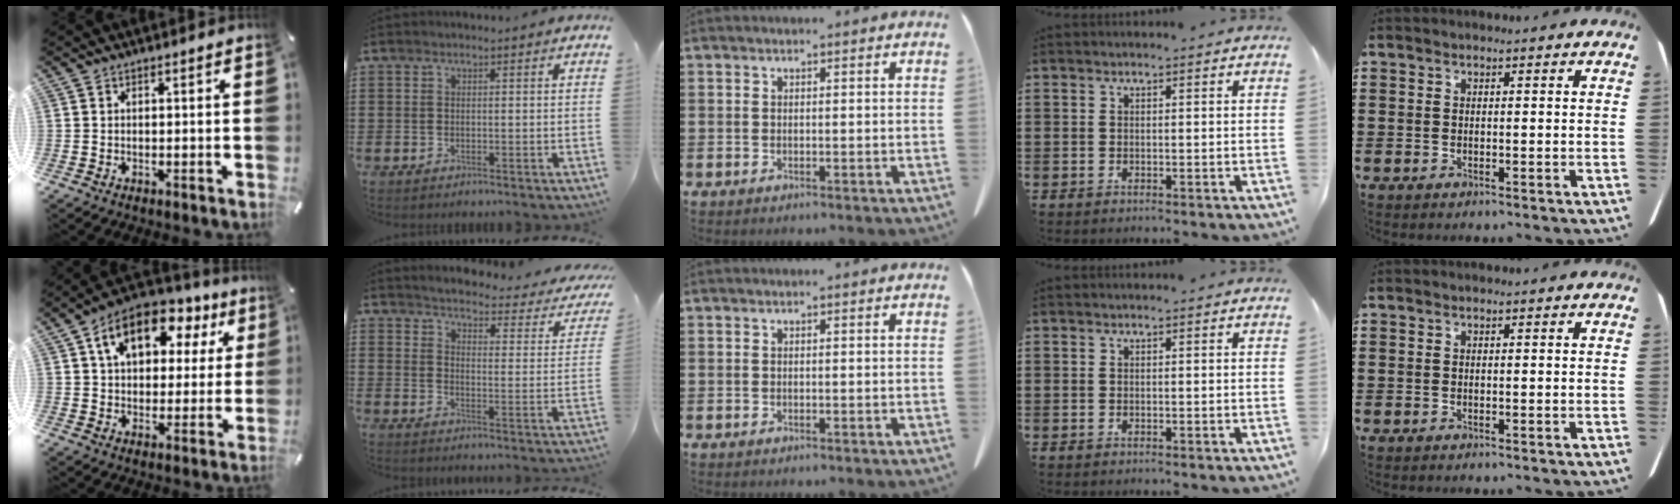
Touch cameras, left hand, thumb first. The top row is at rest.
{"thumb": {"total": 13.9, "force": [6.2, 9.4, 8.3], "torque": [-0.133, -0.014, 0.108]}, "index": {"total": 3.0, "force": [2.9, -0.3, 0.8], "torque": [-0.036, -0.029, 0.042]}}